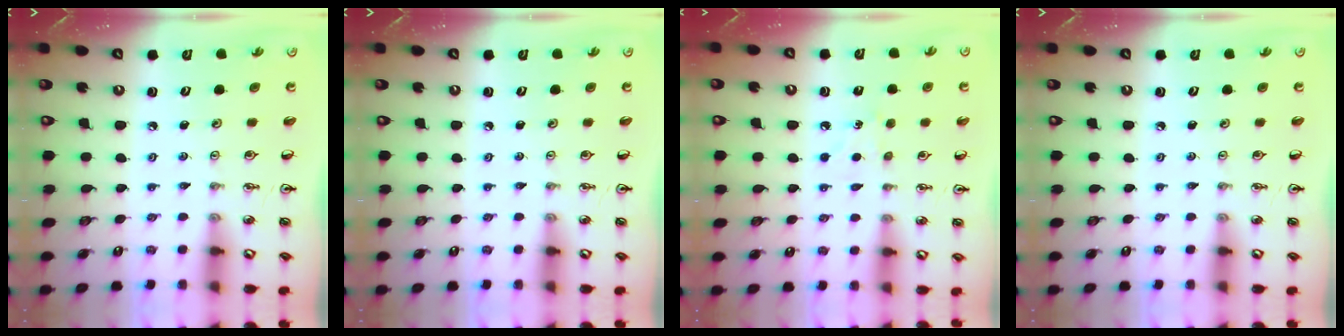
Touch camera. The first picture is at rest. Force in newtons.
{"total": 0.0}
{"total": 5.1, "press": 5.0, "slide": 0.8}
{"total": 0.0}